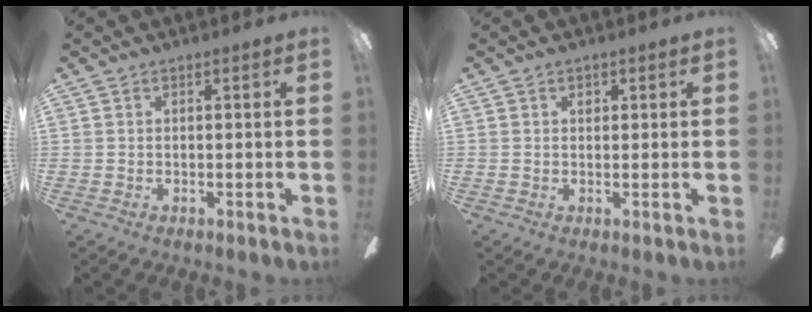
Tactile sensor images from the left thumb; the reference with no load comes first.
{"total": 1.3, "force": [0.6, 0.9, 0.6], "torque": [0.003, -0.003, 0.006]}